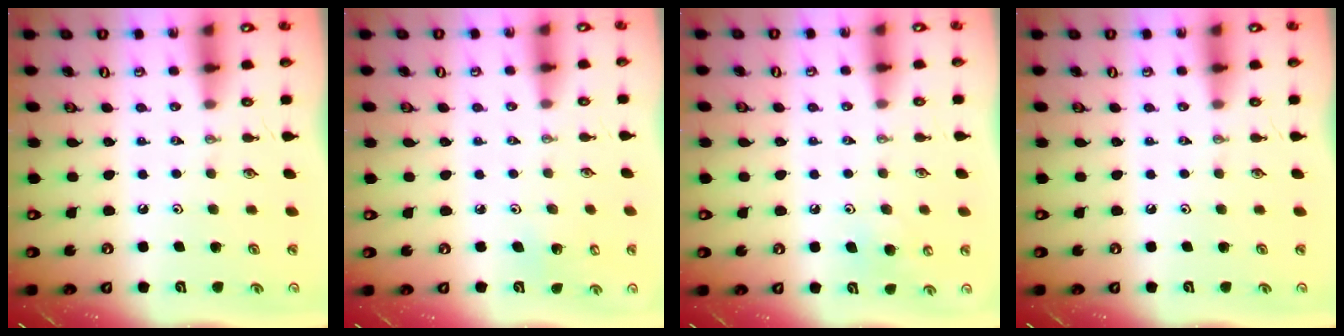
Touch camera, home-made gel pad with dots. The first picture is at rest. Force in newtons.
{"total": 3.0, "press": 3.0, "slide": 0.2}
{"total": 7.0, "press": 6.9, "slide": 0.7}
{"total": 0.0}